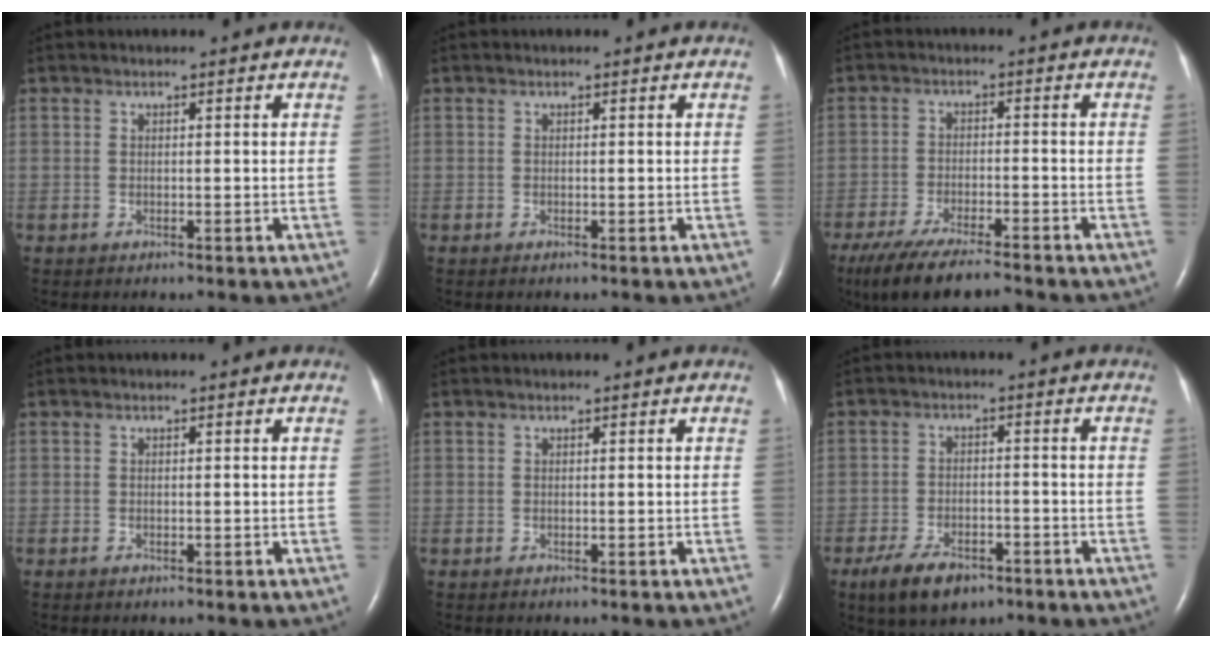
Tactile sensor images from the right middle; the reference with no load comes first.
{"total": 0.0}
{"total": 11.4, "force": [-9.5, 1.8, 6.0], "torque": [-0.107, -0.027, -0.158]}
{"total": 0.0}
{"total": 0.0}
{"total": 7.4, "force": [-4.9, 3.4, 4.4], "torque": [-0.089, -0.006, -0.080]}